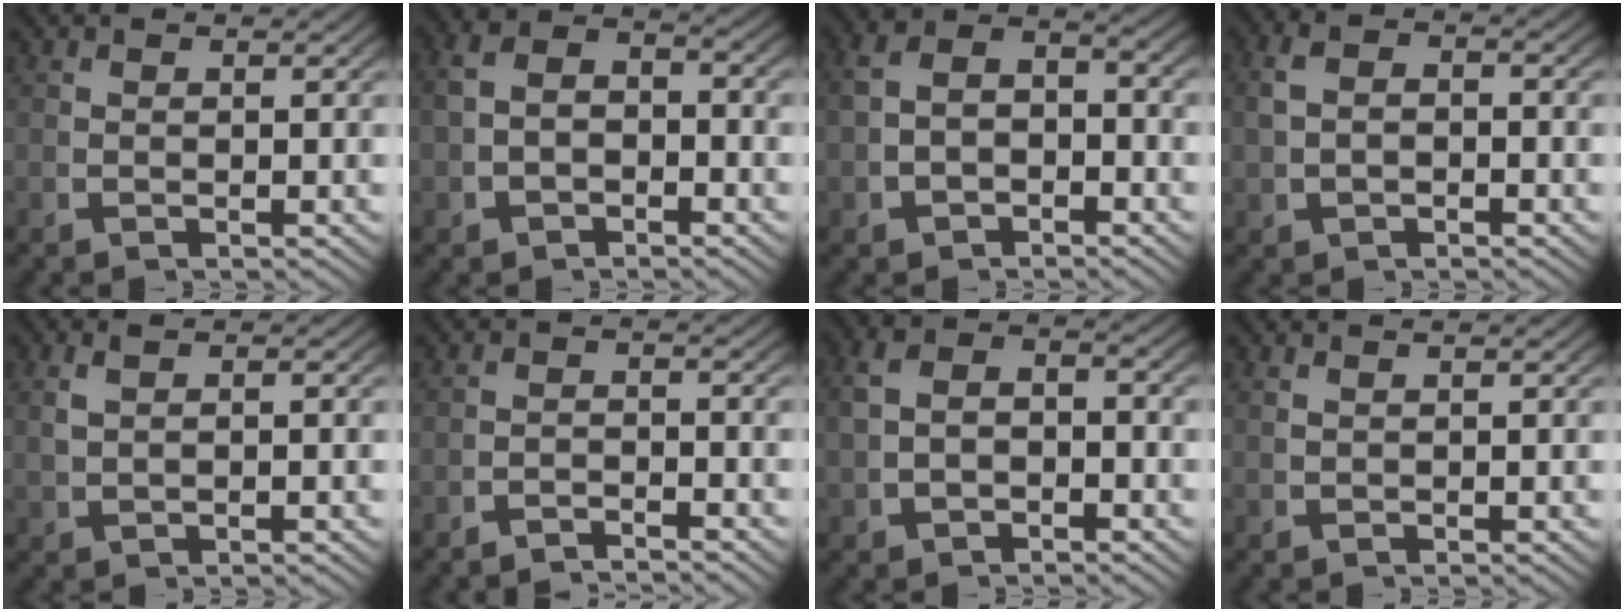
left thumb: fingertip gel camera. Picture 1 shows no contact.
{"total": 3.9, "force": [-0.7, 2.8, 2.6], "torque": [-0.053, -0.007, -0.009]}
{"total": 4.4, "force": [-0.6, 3.1, 3.0], "torque": [-0.058, -0.004, -0.006]}
{"total": 3.0, "force": [-0.1, 2.0, 2.2], "torque": [-0.048, -0.001, 0.002]}
{"total": 1.7, "force": [0.8, 0.5, 1.5], "torque": [-0.031, 0.007, 0.020]}
{"total": 2.5, "force": [-2.5, 0.2, 0.0], "torque": [0.013, -0.001, -0.050]}
{"total": 3.6, "force": [-0.5, 2.5, 2.6], "torque": [-0.055, -0.004, -0.003]}
{"total": 0.7, "force": [0.5, -0.5, 0.2], "torque": [-0.004, 0.003, 0.016]}